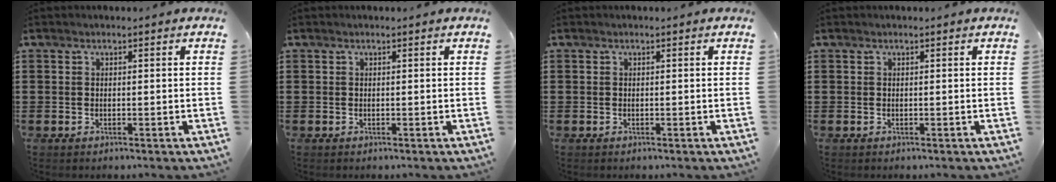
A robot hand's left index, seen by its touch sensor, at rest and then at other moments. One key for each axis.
{"total": 0.0}
{"total": 0.0}
{"total": 0.0}